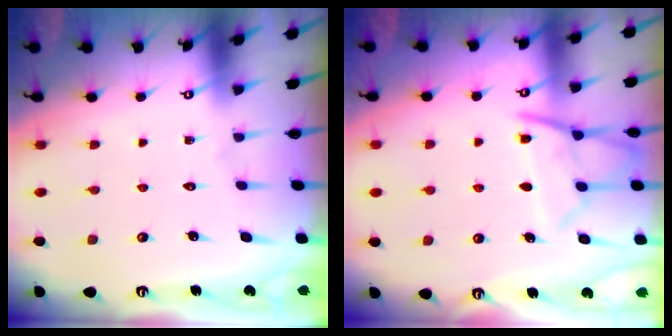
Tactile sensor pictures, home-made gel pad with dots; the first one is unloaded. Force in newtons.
{"total": 10.9, "press": 10.8, "slide": 0.9}